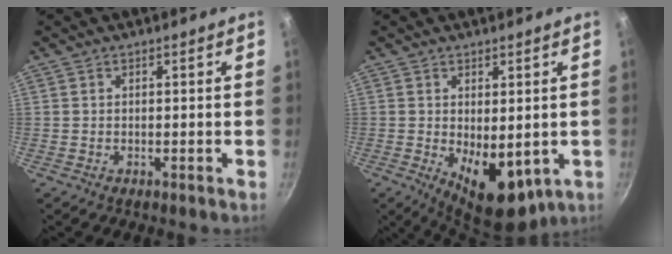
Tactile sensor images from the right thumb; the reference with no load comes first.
{"total": 10.2, "force": [-1.0, 5.6, 8.4], "torque": [-0.098, -0.019, 0.001]}